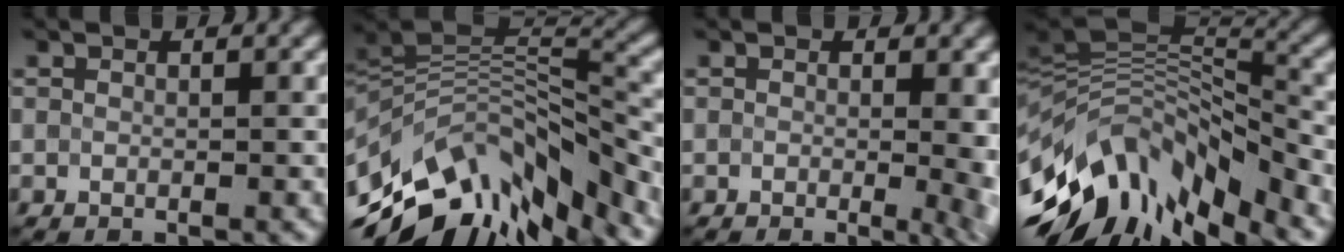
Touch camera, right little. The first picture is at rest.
{"total": 12.4, "force": [-7.9, 4.8, 8.4], "torque": [-0.163, 0.026, -0.131]}
{"total": 4.7, "force": [-0.1, 1.7, 4.4], "torque": [-0.020, 0.004, 0.004]}
{"total": 12.1, "force": [-6.8, 5.2, 8.5], "torque": [-0.166, 0.015, -0.109]}